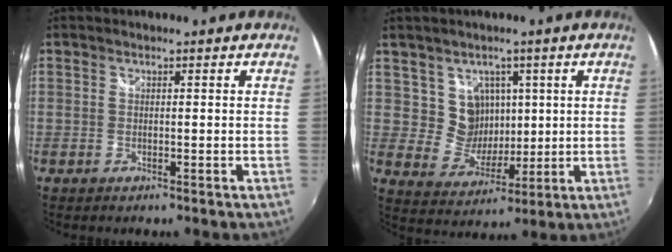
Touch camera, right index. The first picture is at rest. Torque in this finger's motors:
{"motor_torque": [-1.06, 1.08, 0.02, 0.01]}